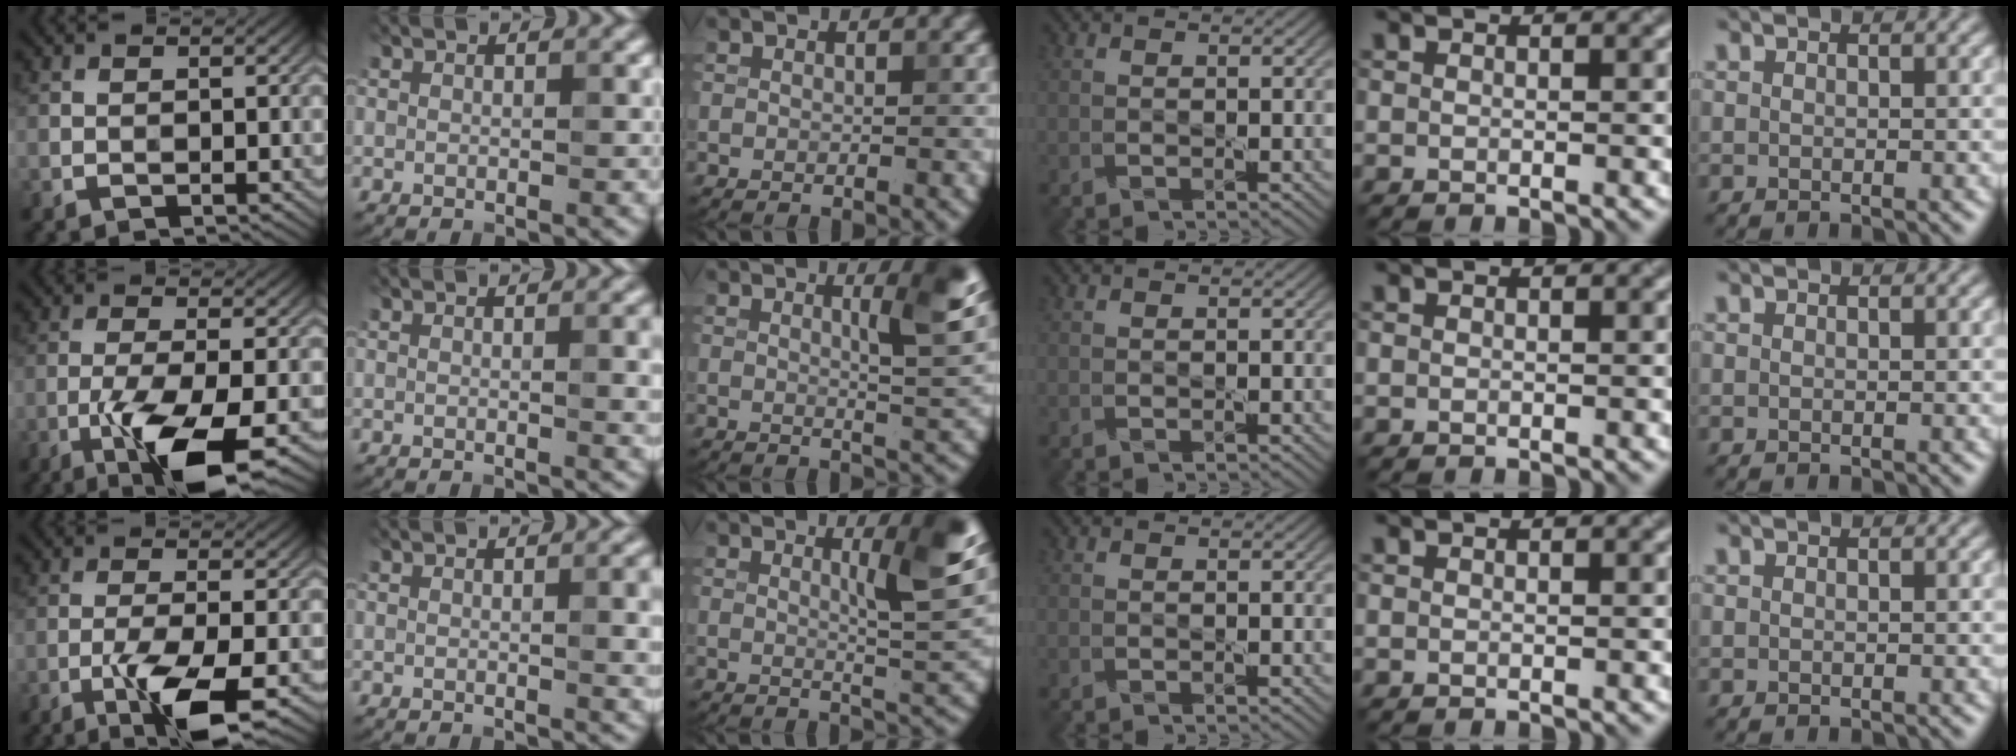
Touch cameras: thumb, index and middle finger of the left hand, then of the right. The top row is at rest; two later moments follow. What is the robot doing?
{"motion": "squeeze", "object": "paper clamp"}